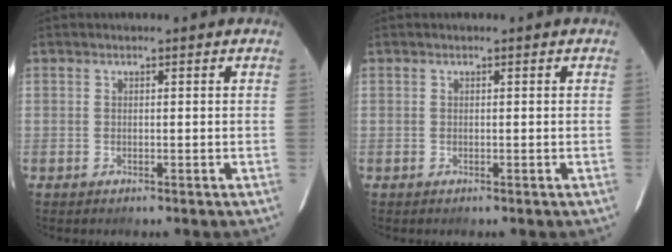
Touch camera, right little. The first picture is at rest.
{"total": 0.0}